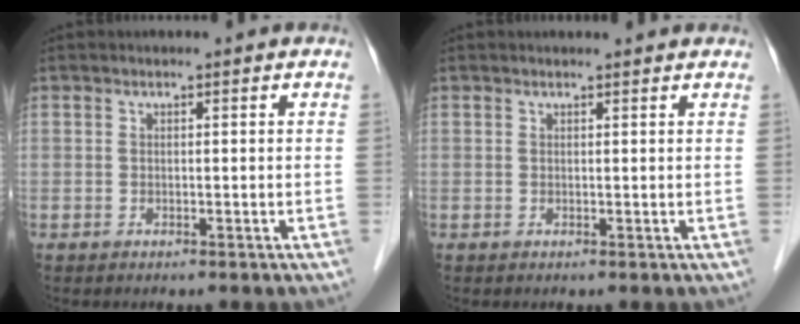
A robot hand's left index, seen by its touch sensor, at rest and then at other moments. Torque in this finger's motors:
{"motor_torque": [0.09, -0.14, -0.07, 0.00]}